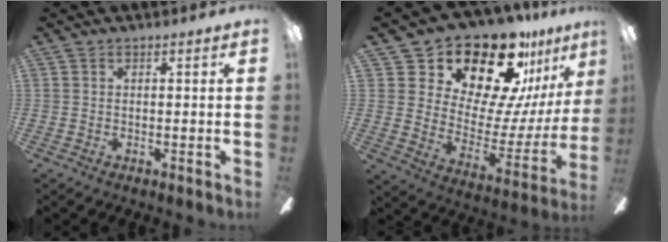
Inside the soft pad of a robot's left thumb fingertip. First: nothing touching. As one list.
[{"total": 23.8, "force": [19.5, 8.7, 10.5], "torque": [-0.155, -0.149, 0.339]}]